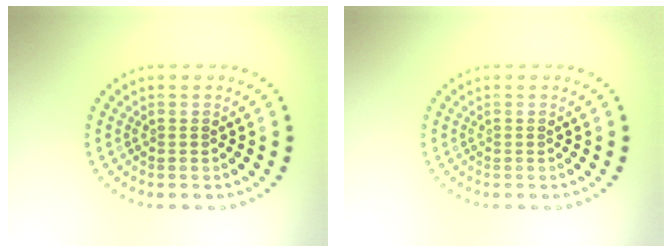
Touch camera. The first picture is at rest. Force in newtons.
{"total": 0.0}